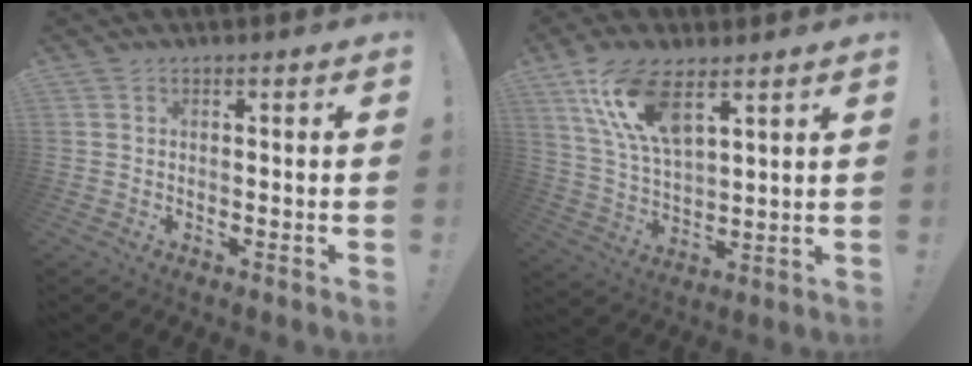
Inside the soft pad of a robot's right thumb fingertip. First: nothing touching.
{"total": 14.3, "force": [8.4, 5.5, 10.2], "torque": [-0.207, -0.028, 0.152]}